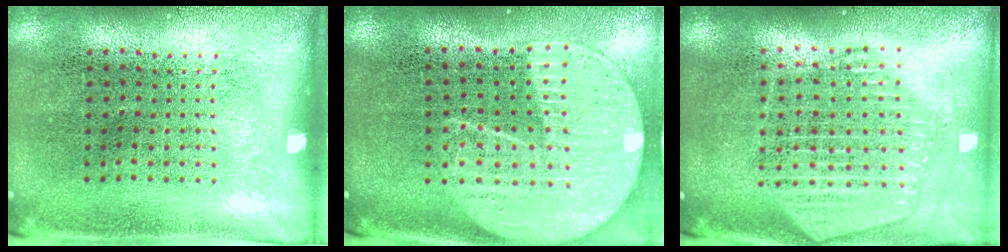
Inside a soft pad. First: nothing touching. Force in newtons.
{"total": 2.2, "press": 2.0, "slide": 1.1}
{"total": 2.2, "press": 2.0, "slide": 1.0}